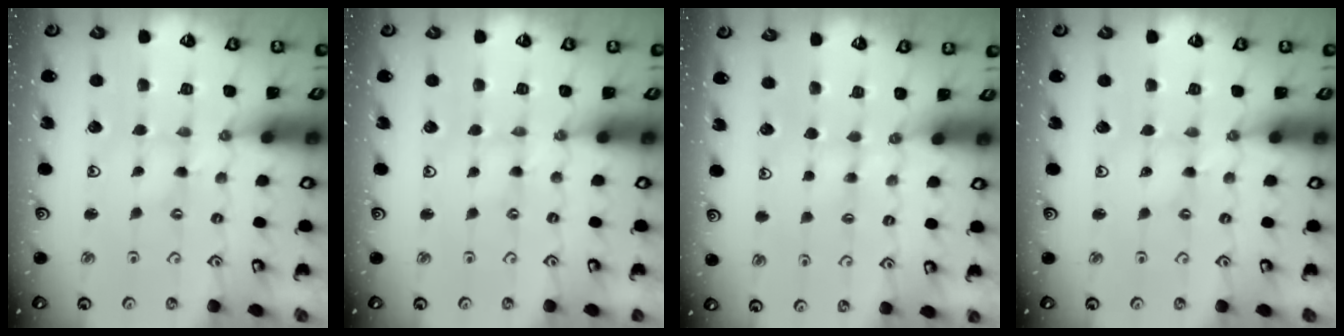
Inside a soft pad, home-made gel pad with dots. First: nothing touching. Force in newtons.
{"total": 0.0}
{"total": 3.5, "press": 3.4, "slide": 0.4}
{"total": 0.0}